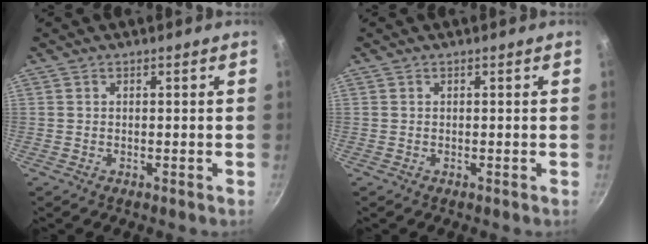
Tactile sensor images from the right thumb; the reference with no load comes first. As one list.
[{"total": 0.0}]